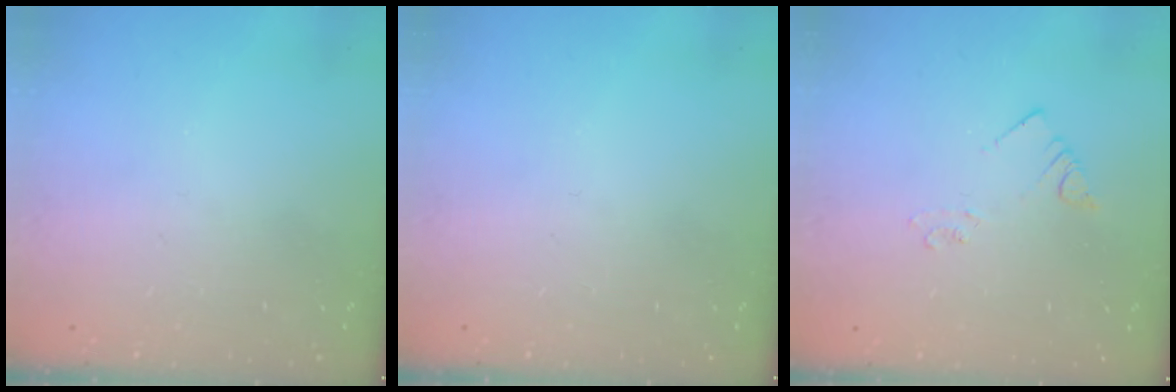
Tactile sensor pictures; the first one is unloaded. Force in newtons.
{"total": 0.0}
{"total": 2.1, "press": 2.1, "slide": 0.1}